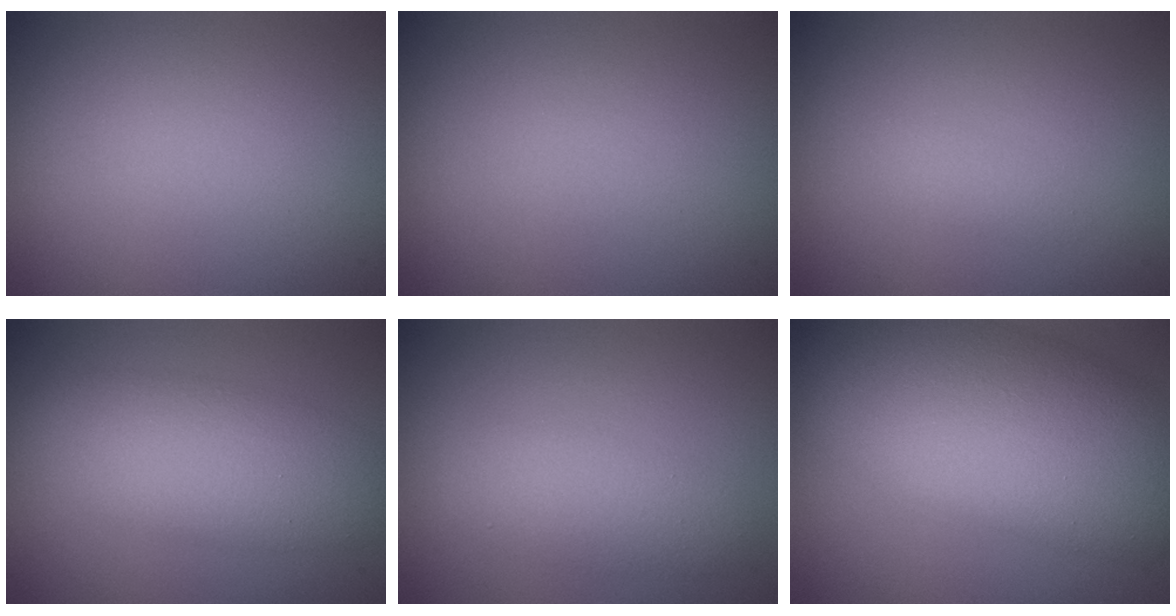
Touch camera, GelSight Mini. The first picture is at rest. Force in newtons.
{"total": 0.0}
{"total": 0.9, "press": 0.9, "slide": 0.1}
{"total": 5.7, "press": 5.7, "slide": 0.2}
{"total": 3.0, "press": 3.0, "slide": 0.1}
{"total": 12.2, "press": 12.2, "slide": 0.8}